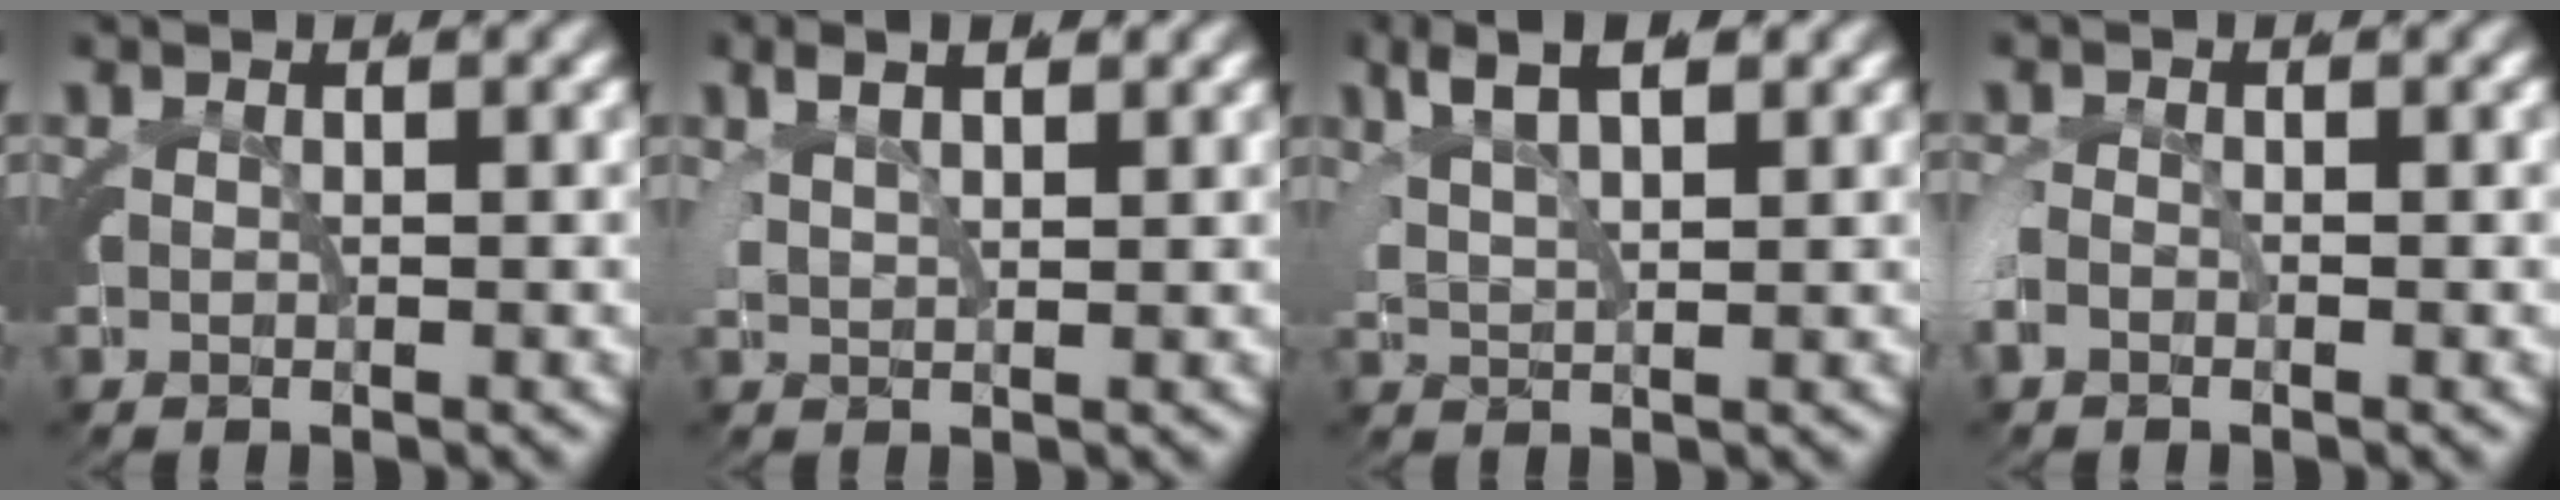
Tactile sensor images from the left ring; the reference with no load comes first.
{"total": 2.9, "force": [1.7, 1.7, 1.6], "torque": [-0.034, 0.002, 0.026]}
{"total": 4.4, "force": [2.4, 2.6, 2.6], "torque": [-0.056, 0.007, 0.036]}
{"total": 1.8, "force": [-1.1, 1.3, 0.4], "torque": [-0.023, -0.004, -0.023]}